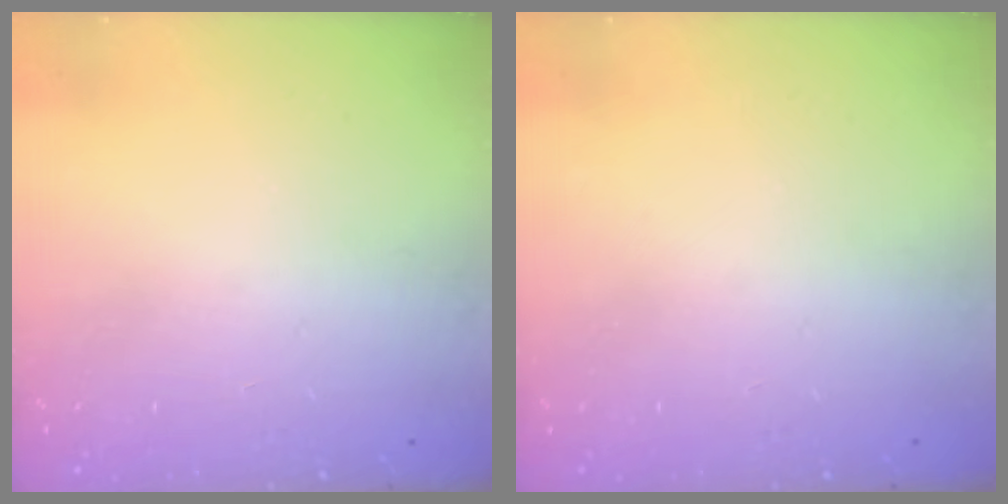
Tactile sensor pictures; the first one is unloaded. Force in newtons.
{"total": 0.0}